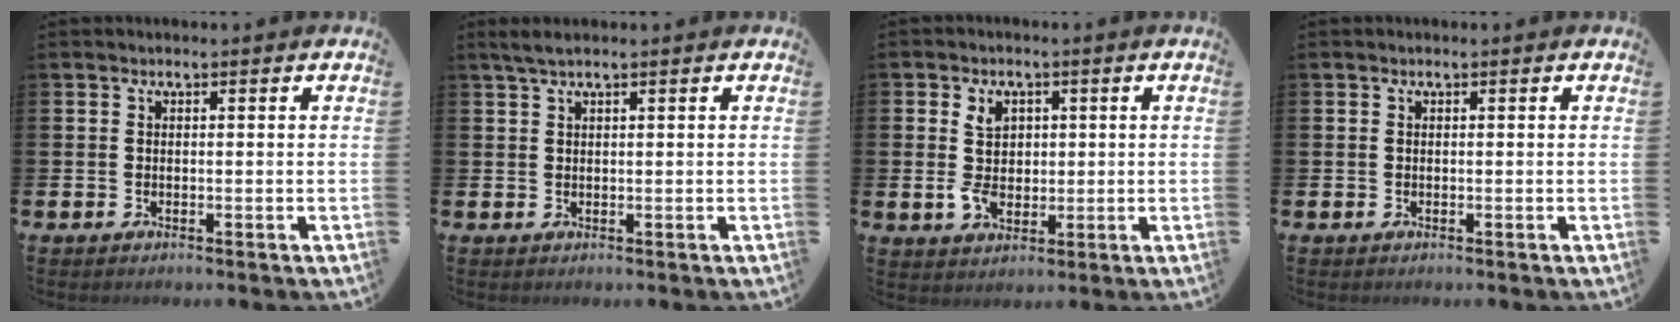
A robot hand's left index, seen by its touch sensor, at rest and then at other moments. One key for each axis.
{"total": 1.7, "fx": 1.2, "fy": 0.1, "fz": 1.2, "tx": -0.030, "ty": 0.006, "tz": 0.022}
{"total": 5.1, "fx": 0.6, "fy": 3.8, "fz": 3.4, "tx": -0.055, "ty": 0.006, "tz": 0.005}
{"total": 0.0}